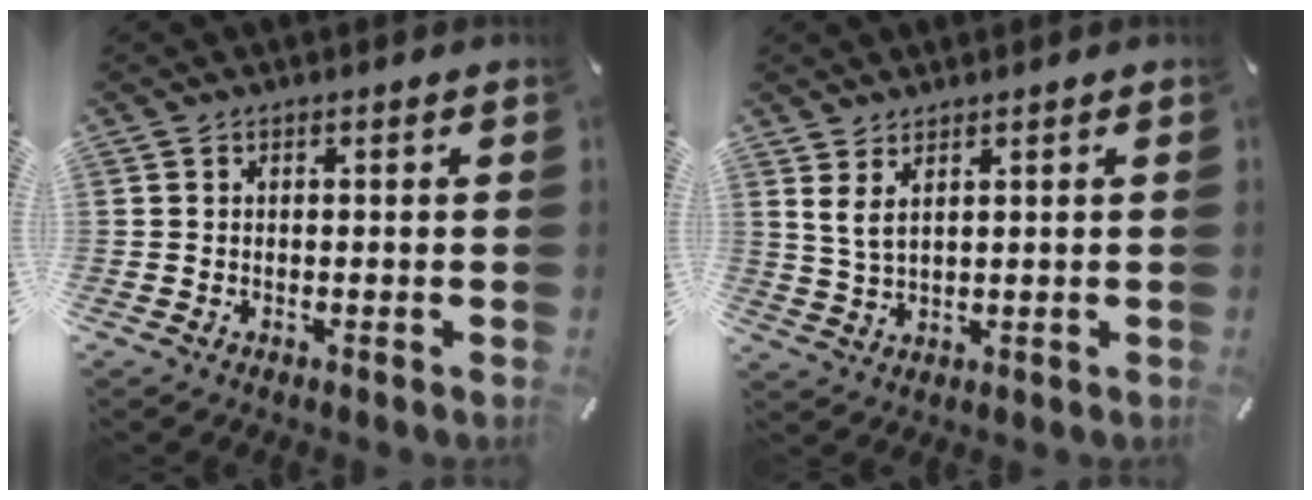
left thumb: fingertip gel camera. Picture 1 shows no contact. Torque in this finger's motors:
{"motor_torque": [-0.23, -0.22, 0.20, 0.12, 0.02]}